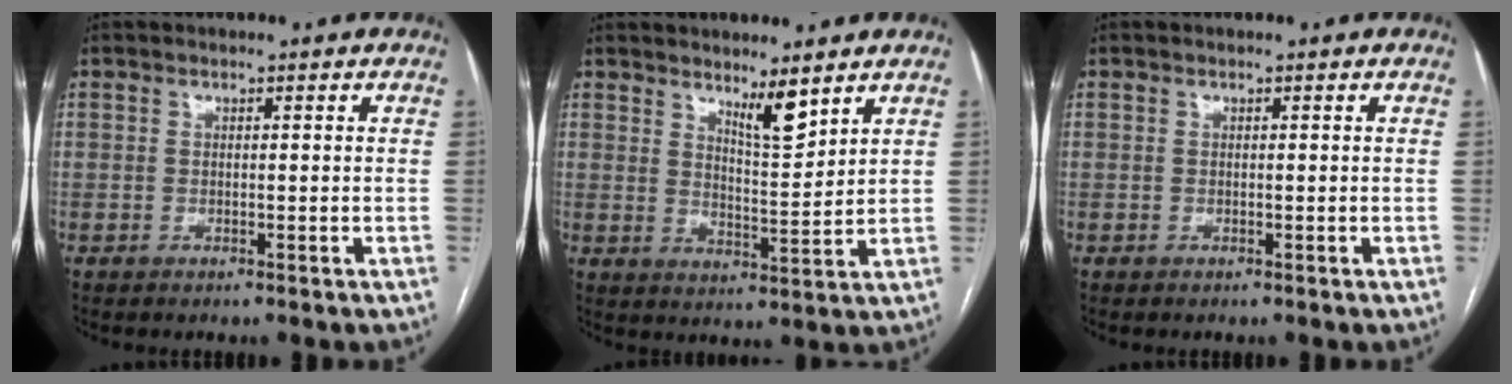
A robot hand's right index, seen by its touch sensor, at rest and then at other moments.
{"total": 5.1, "force": [3.9, 0.6, 3.2], "torque": [-0.056, -0.018, 0.070]}
{"total": 0.0}